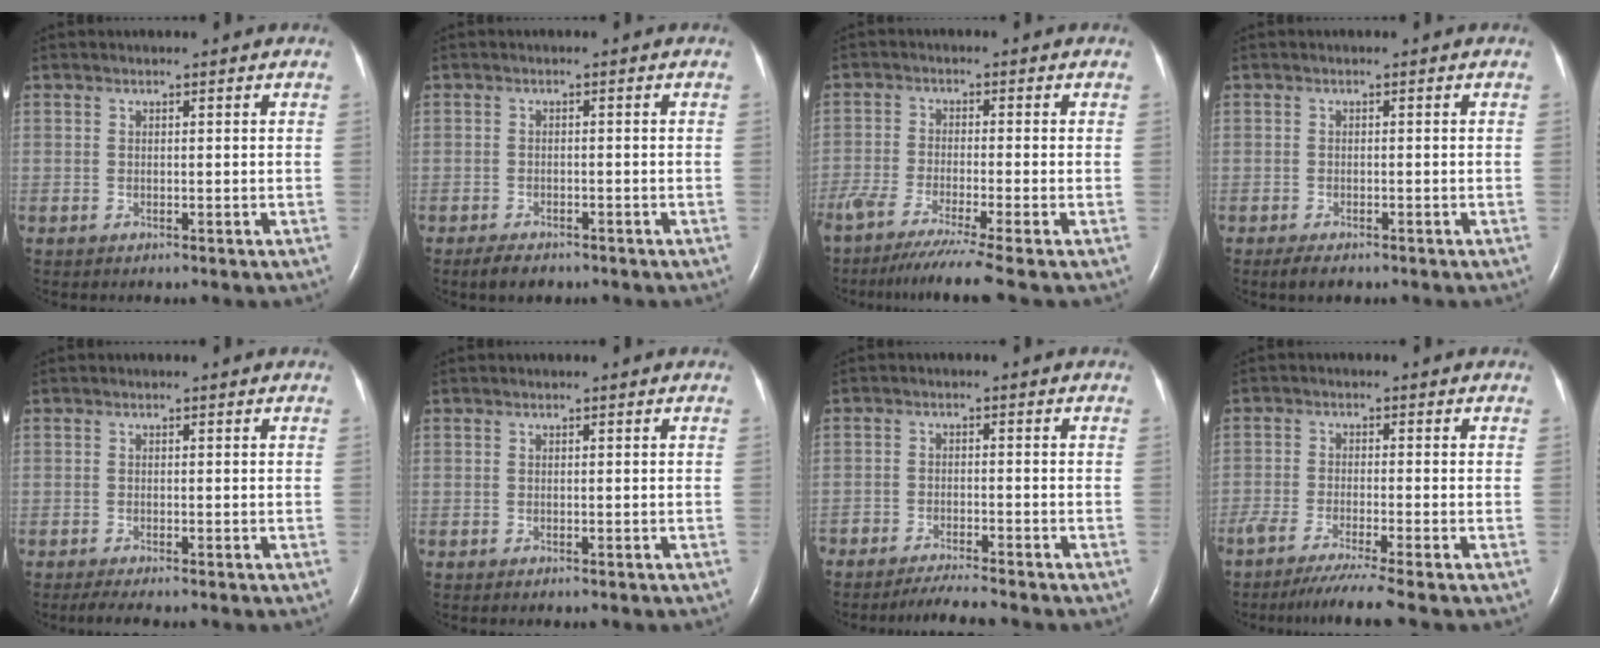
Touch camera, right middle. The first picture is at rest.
{"total": 3.0, "force": [-2.3, 1.3, 1.5], "torque": [-0.028, -0.003, -0.031]}
{"total": 10.8, "force": [-8.5, -1.2, 6.5], "torque": [-0.097, -0.039, -0.138]}
{"total": 2.2, "force": [-1.6, 0.8, 1.3], "torque": [-0.027, -0.004, -0.021]}
{"total": 2.0, "force": [-1.6, 0.0, 1.2], "torque": [-0.029, -0.007, -0.028]}
{"total": 0.0}
{"total": 4.5, "force": [-4.2, -0.2, 1.6], "torque": [-0.028, -0.016, -0.073]}
{"total": 8.0, "force": [-6.5, -1.0, 4.6], "torque": [-0.068, -0.026, -0.106]}